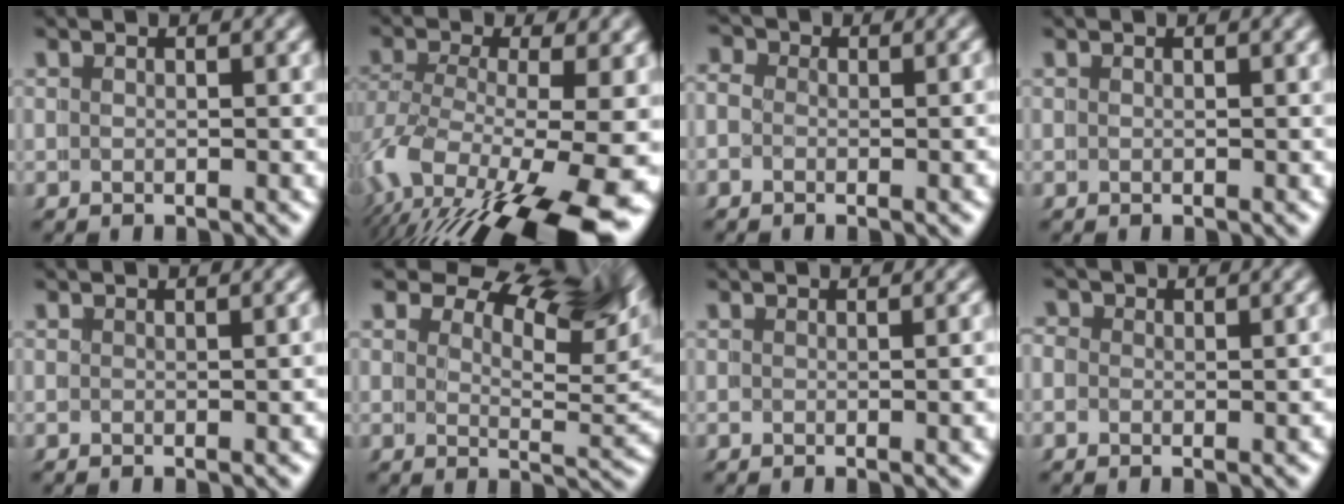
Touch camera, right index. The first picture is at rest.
{"total": 9.1, "force": [-2.3, 4.2, 7.8], "torque": [-0.152, -0.031, -0.023]}
{"total": 0.8, "force": [-0.5, 0.2, 0.5], "torque": [-0.007, 0.001, -0.019]}
{"total": 0.0}
{"total": 0.9, "force": [-0.3, -0.1, 0.8], "torque": [0.000, 0.009, -0.011]}
{"total": 10.5, "force": [5.2, 4.3, 8.0], "torque": [-0.090, 0.001, 0.070]}
{"total": 1.4, "force": [-0.4, -0.3, 1.3], "torque": [-0.007, 0.006, -0.010]}
{"total": 1.5, "force": [-0.5, 1.0, 1.0], "torque": [-0.019, 0.000, -0.016]}